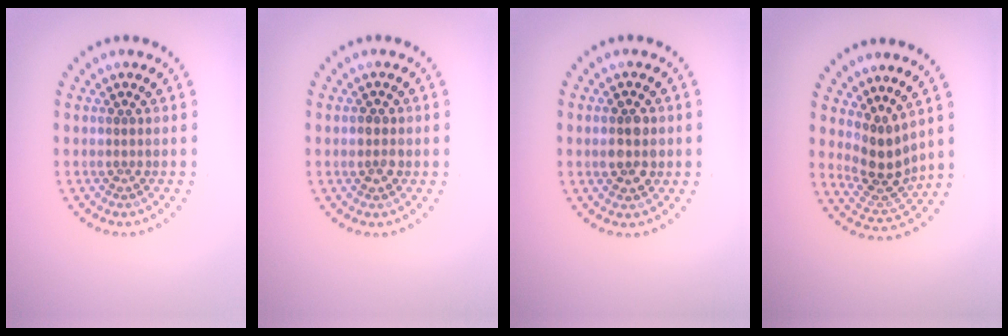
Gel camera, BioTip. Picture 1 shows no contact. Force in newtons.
{"total": 1.5, "press": 1.5, "slide": 0.1}
{"total": 2.9, "press": 2.9, "slide": 0.1}
{"total": 3.5, "press": 2.6, "slide": 2.3}